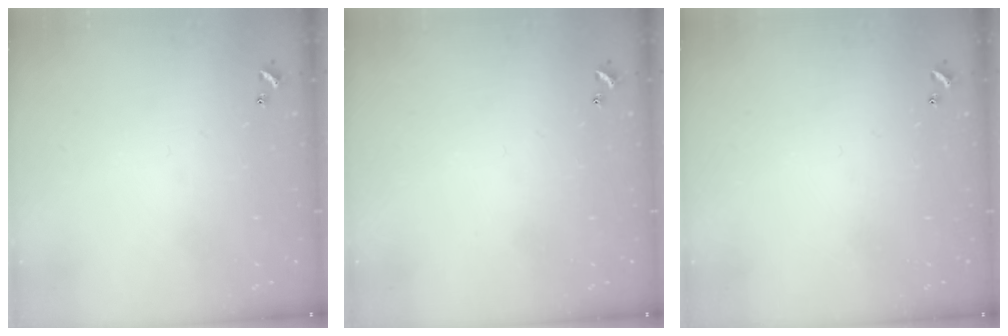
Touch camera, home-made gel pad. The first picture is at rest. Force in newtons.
{"total": 0.0}
{"total": 0.0}